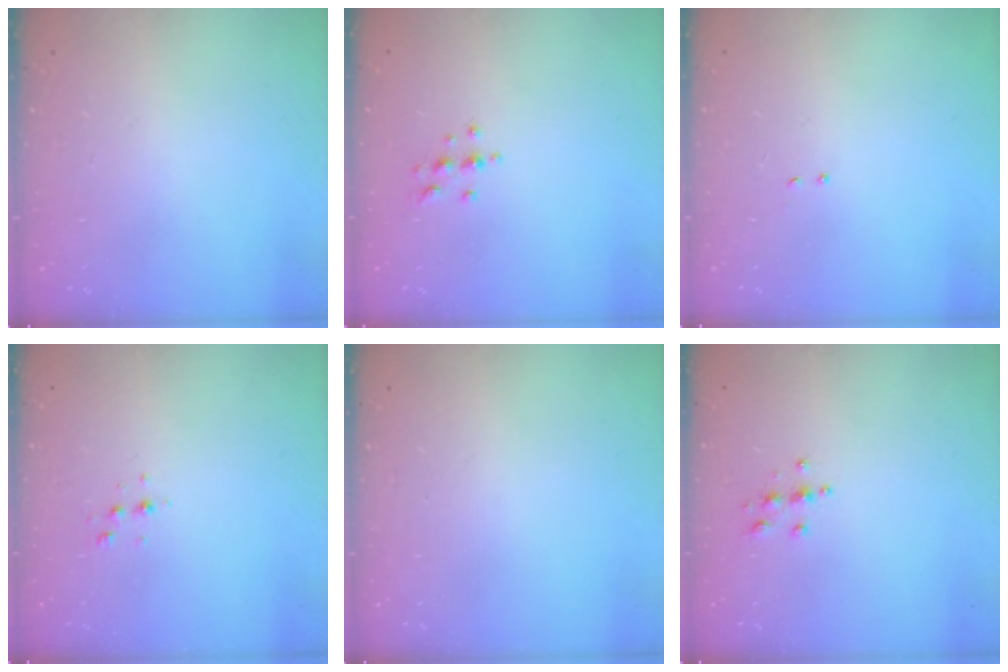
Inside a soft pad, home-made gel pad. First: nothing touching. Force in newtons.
{"total": 4.7, "press": 4.7, "slide": 0.6}
{"total": 2.1, "press": 2.0, "slide": 0.6}
{"total": 3.7, "press": 3.2, "slide": 1.7}
{"total": 0.0}
{"total": 3.9, "press": 3.8, "slide": 0.4}